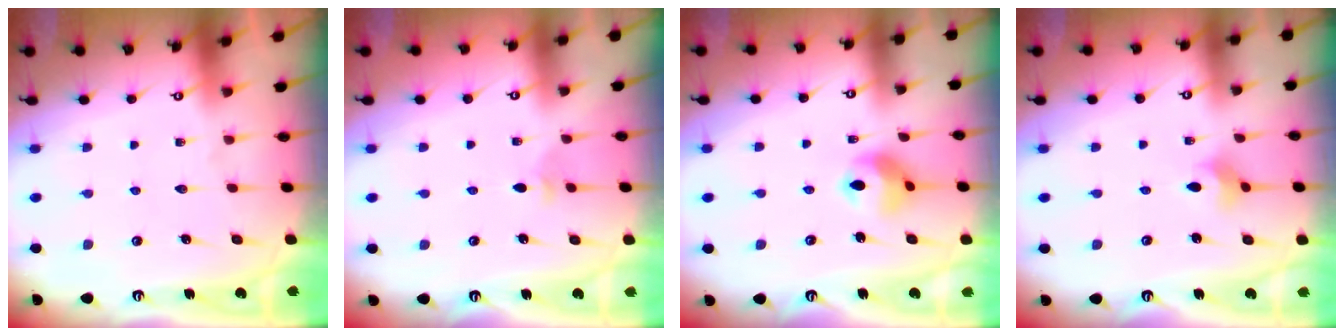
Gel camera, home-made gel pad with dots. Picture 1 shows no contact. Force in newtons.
{"total": 3.4, "press": 3.3, "slide": 0.9}
{"total": 9.6, "press": 9.4, "slide": 2.1}
{"total": 2.8, "press": 2.7, "slide": 0.7}